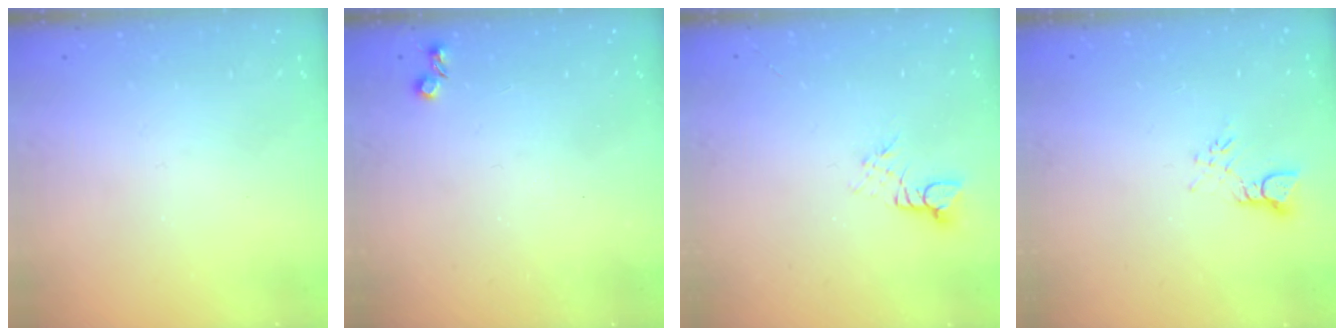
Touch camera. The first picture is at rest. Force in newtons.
{"total": 3.7, "press": 3.6, "slide": 0.6}
{"total": 2.7, "press": 2.7, "slide": 0.2}
{"total": 2.9, "press": 2.8, "slide": 0.5}